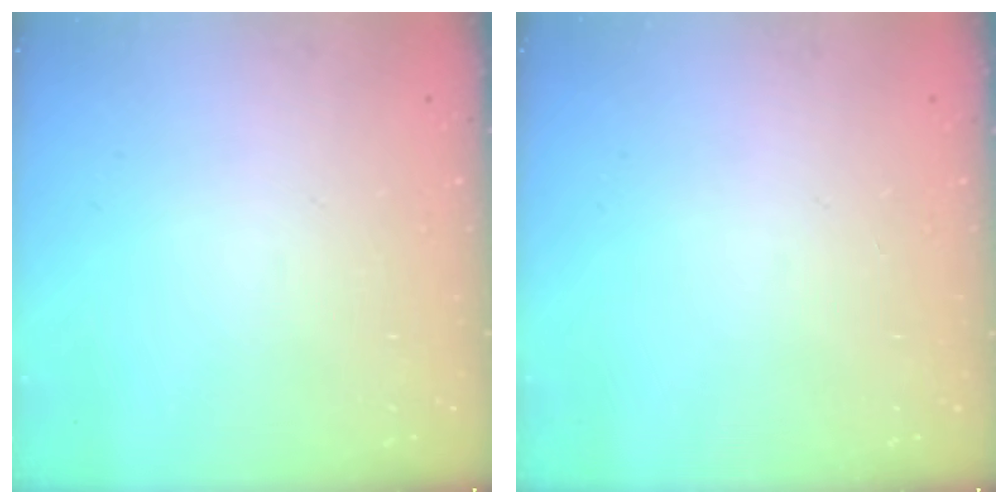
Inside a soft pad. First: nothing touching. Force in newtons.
{"total": 0.0}